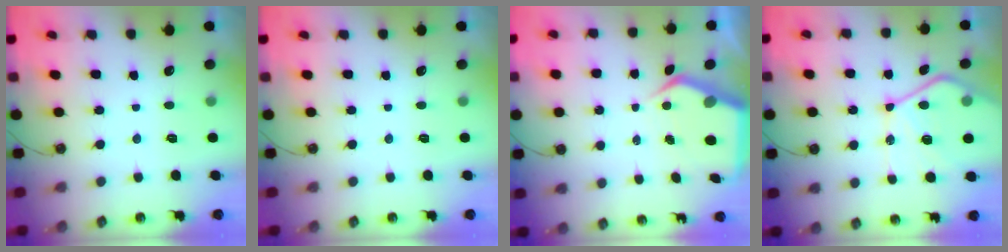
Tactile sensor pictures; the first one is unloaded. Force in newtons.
{"total": 0.0}
{"total": 6.7, "press": 6.7, "slide": 0.5}
{"total": 18.8, "press": 18.7, "slide": 2.2}